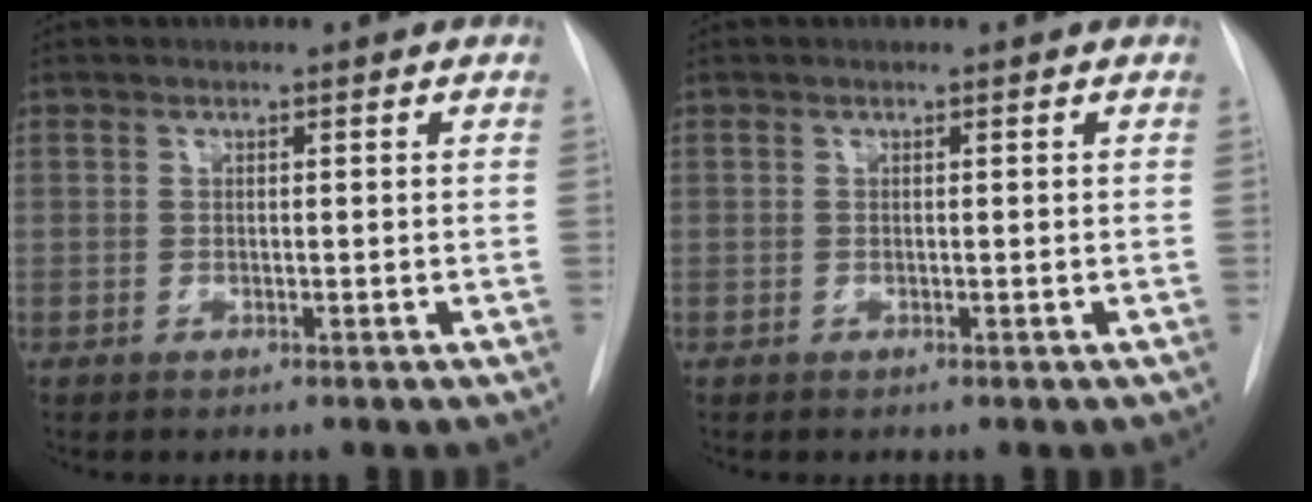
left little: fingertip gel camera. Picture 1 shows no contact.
{"total": 0.0}